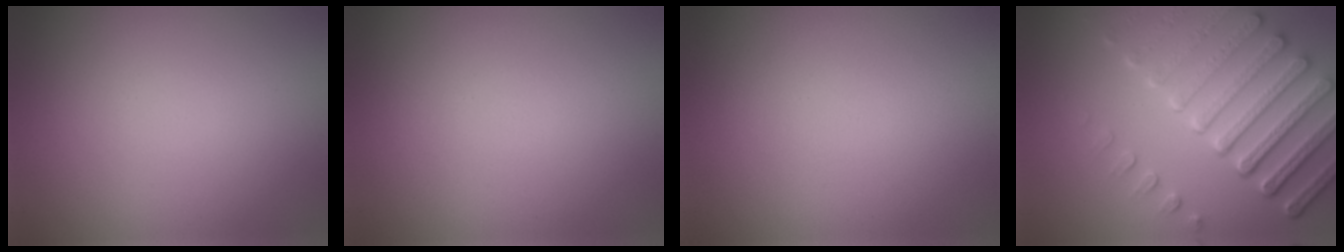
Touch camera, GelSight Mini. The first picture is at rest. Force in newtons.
{"total": 0.0}
{"total": 0.0}
{"total": 7.8, "press": 5.8, "slide": 5.3}